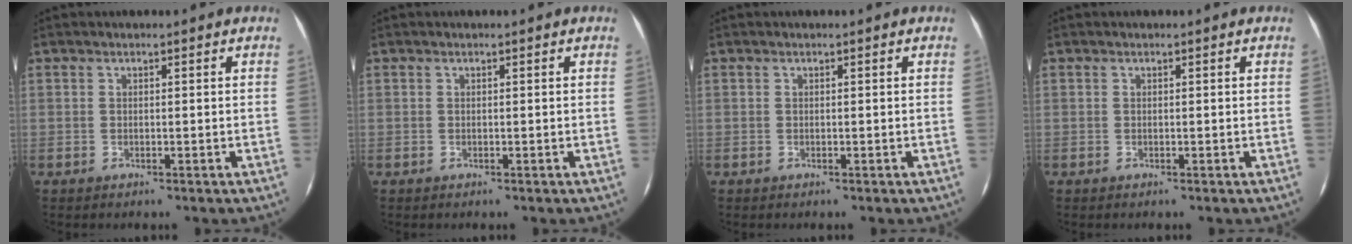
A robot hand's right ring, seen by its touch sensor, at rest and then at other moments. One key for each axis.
{"total": 0.0}
{"total": 0.0}
{"total": 0.0}